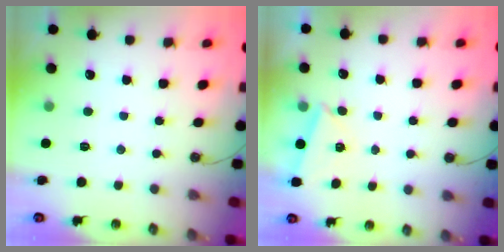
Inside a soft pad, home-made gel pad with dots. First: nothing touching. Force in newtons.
{"total": 3.5, "press": 2.8, "slide": 2.2}